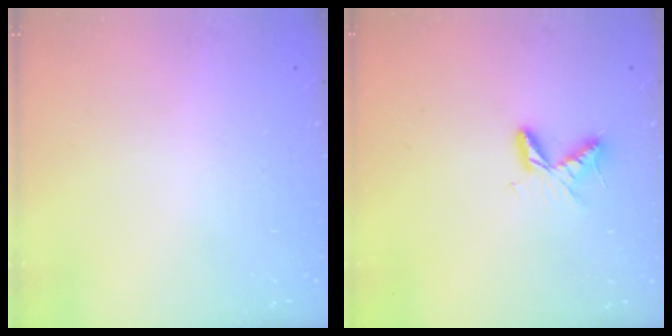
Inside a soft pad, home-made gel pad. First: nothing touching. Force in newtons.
{"total": 6.1, "press": 6.1, "slide": 0.6}